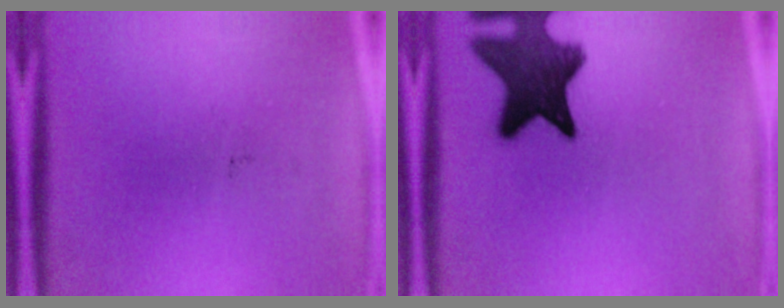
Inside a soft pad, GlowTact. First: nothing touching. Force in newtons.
{"total": 12.2}